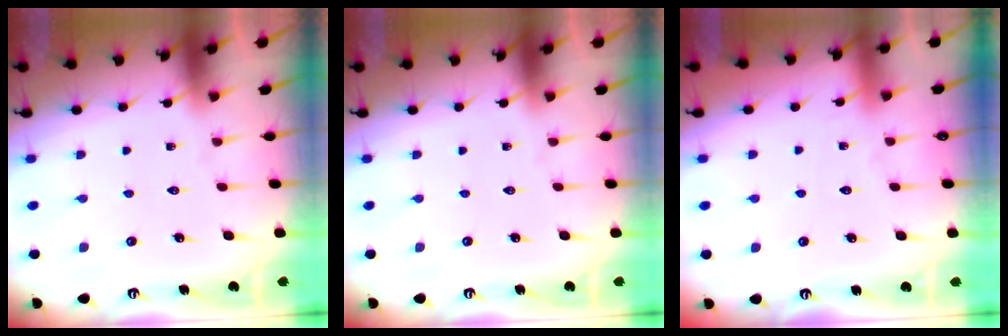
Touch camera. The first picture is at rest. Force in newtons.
{"total": 0.0}
{"total": 4.2, "press": 4.2, "slide": 0.5}